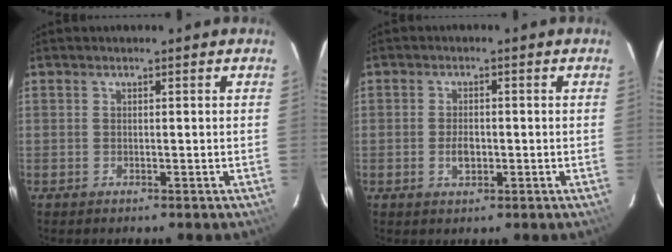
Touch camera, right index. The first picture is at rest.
{"total": 2.9, "force": [-0.7, 1.7, 2.2], "torque": [-0.041, 0.000, -0.010]}